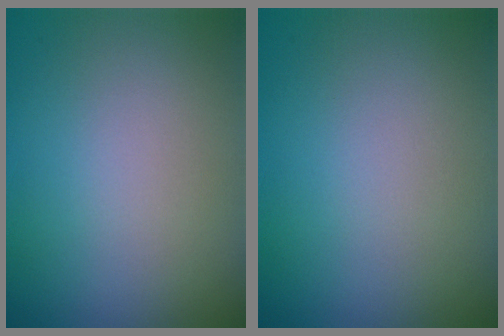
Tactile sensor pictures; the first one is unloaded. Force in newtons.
{"total": 0.0}